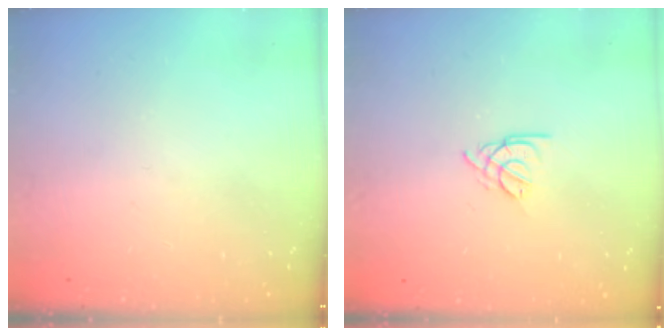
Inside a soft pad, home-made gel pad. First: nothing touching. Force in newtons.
{"total": 2.7, "press": 2.6, "slide": 0.5}